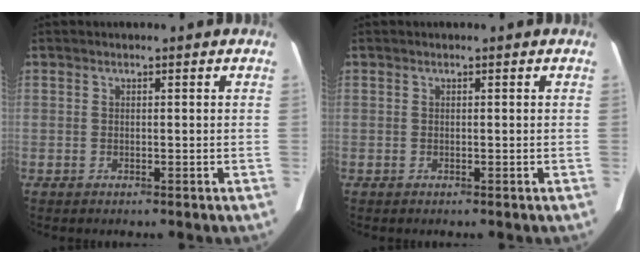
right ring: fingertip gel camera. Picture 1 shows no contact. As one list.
[{"total": 0.0}]